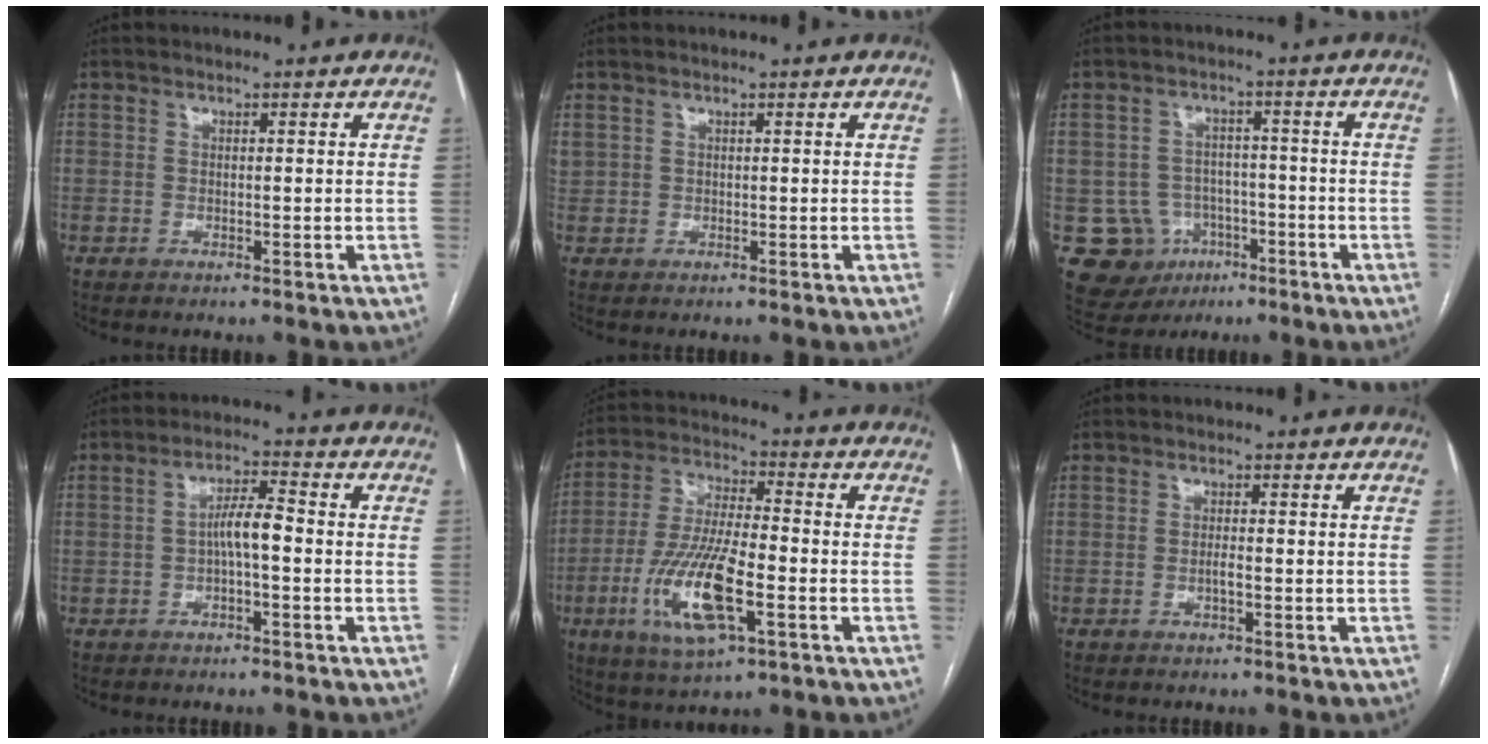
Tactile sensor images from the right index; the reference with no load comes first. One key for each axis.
{"total": 1.5, "fx": 0.7, "fy": 1.3, "fz": 0.3, "tx": -0.008, "ty": 0.016, "tz": 0.016}
{"total": 9.4, "fx": -3.3, "fy": 8.6, "fz": 1.8, "tx": -0.037, "ty": 0.019, "tz": -0.035}
{"total": 4.6, "fx": -0.8, "fy": 0.9, "fz": 4.4, "tx": -0.079, "ty": 0.016, "tz": -0.012}
{"total": 14.5, "fx": -4.9, "fy": 3.2, "fz": 13.2, "tx": -0.276, "ty": -0.013, "tz": -0.086}
{"total": 1.0, "fx": -0.4, "fy": 0.0, "fz": 1.0, "tx": -0.019, "ty": 0.001, "tz": -0.009}